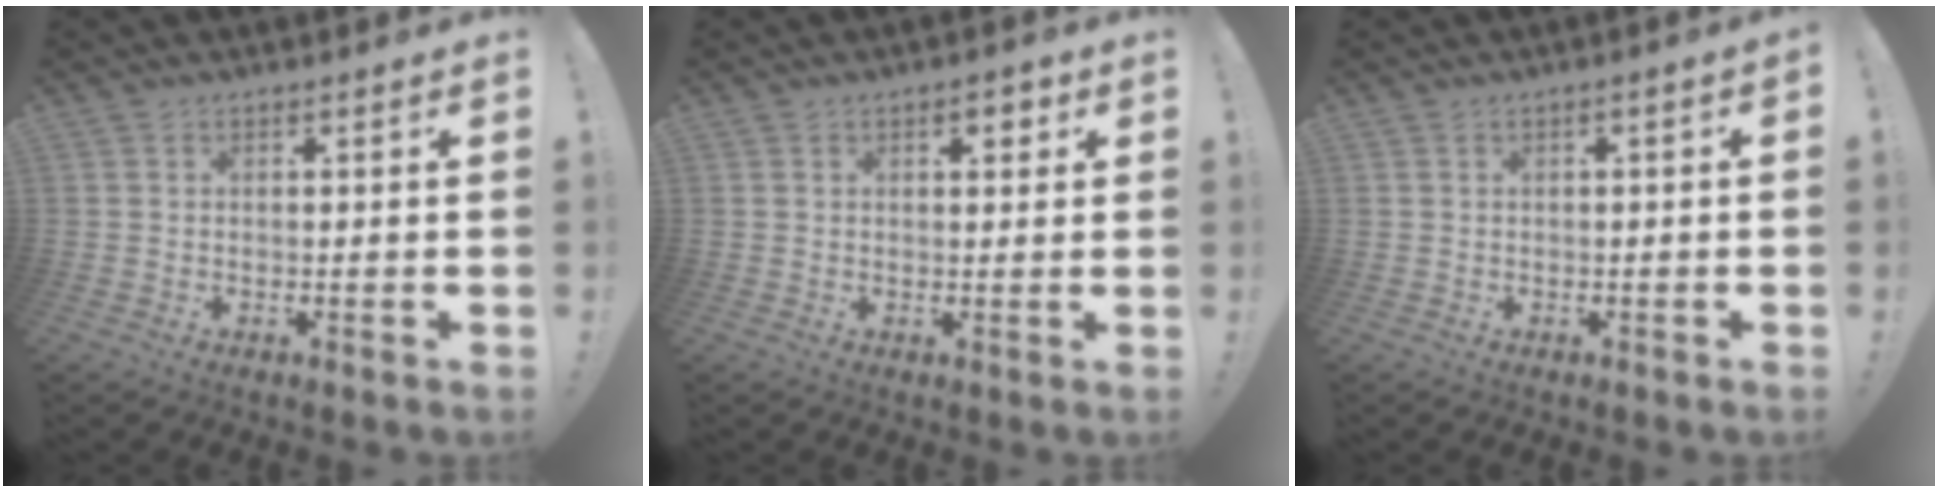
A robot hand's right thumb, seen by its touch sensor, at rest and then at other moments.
{"total": 2.9, "force": [1.4, 1.3, 2.2], "torque": [-0.016, -0.008, 0.015]}
{"total": 1.4, "force": [-0.8, -0.2, 1.1], "torque": [-0.017, 0.001, -0.014]}